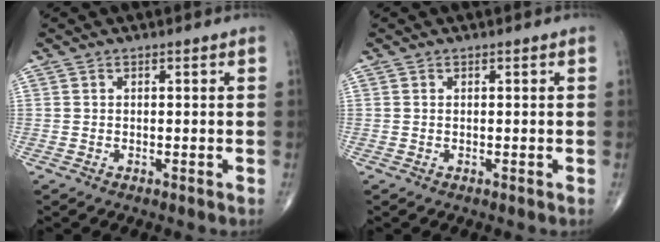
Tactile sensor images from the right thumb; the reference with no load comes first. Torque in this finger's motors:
{"motor_torque": [-0.06, 0.25, 0.15, 0.10, -0.03]}